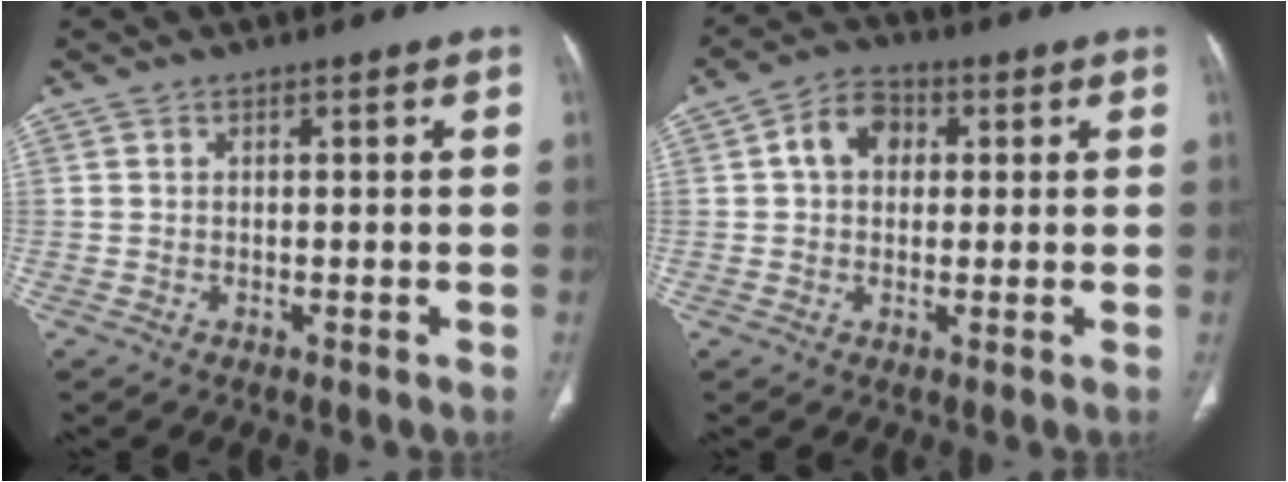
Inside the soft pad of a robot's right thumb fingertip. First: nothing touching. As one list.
[{"total": 6.9, "force": [1.3, 5.2, 4.3], "torque": [-0.056, 0.013, 0.015]}]